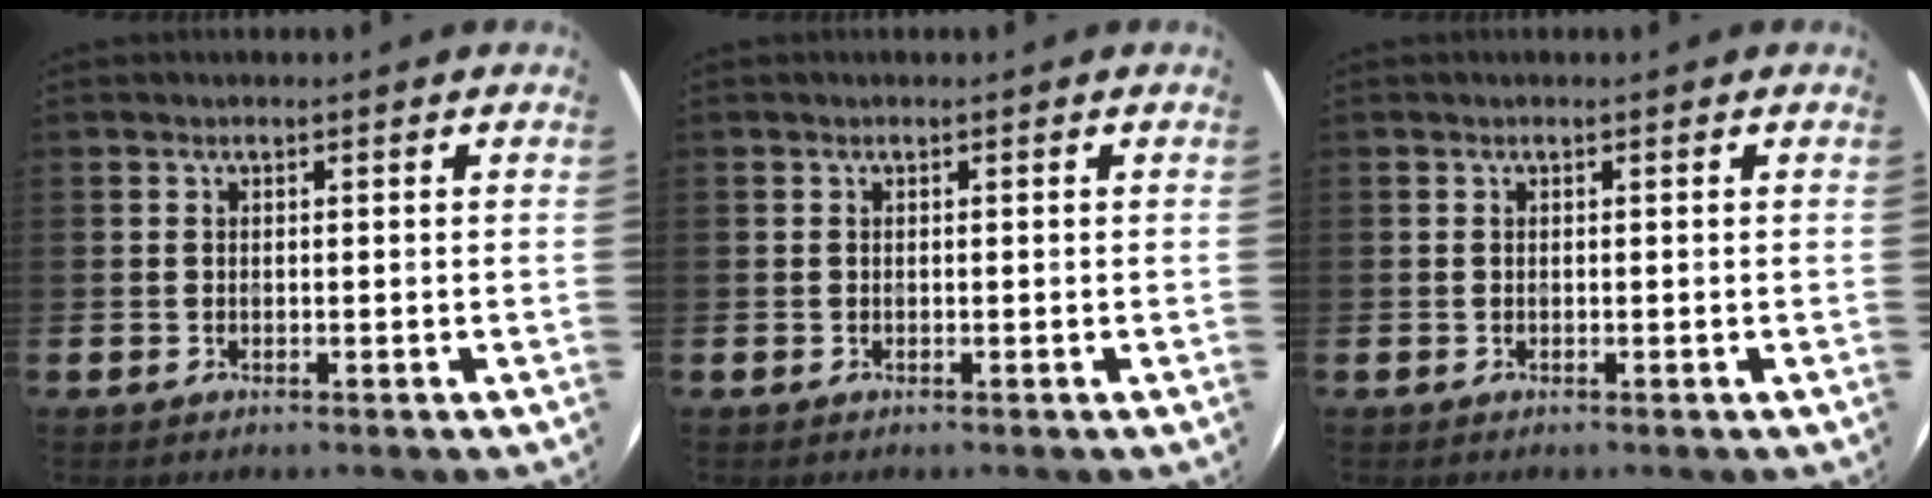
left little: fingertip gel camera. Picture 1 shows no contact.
{"total": 0.0}
{"total": 0.0}